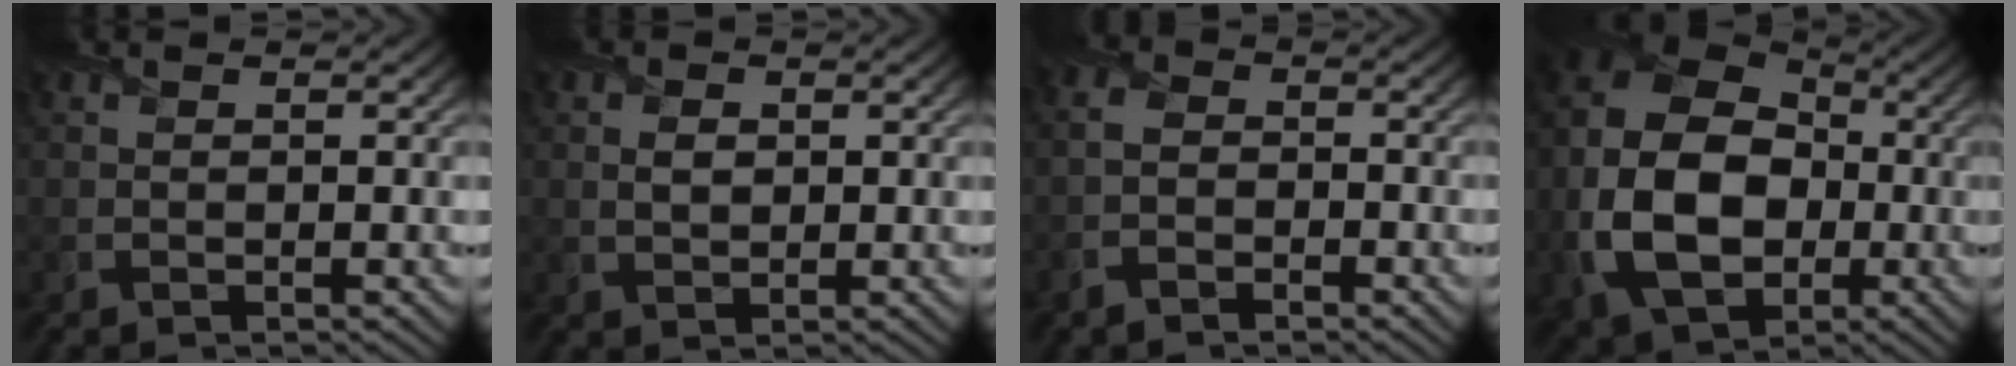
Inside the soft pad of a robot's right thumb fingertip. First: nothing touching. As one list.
[{"total": 2.0, "force": [0.4, 1.4, 1.4], "torque": [-0.032, -0.001, 0.008]}, {"total": 3.1, "force": [-1.9, 1.8, 1.8], "torque": [-0.042, -0.002, -0.049]}, {"total": 15.6, "force": [-2.6, 11.6, 10.1], "torque": [-0.238, -0.026, -0.045]}]